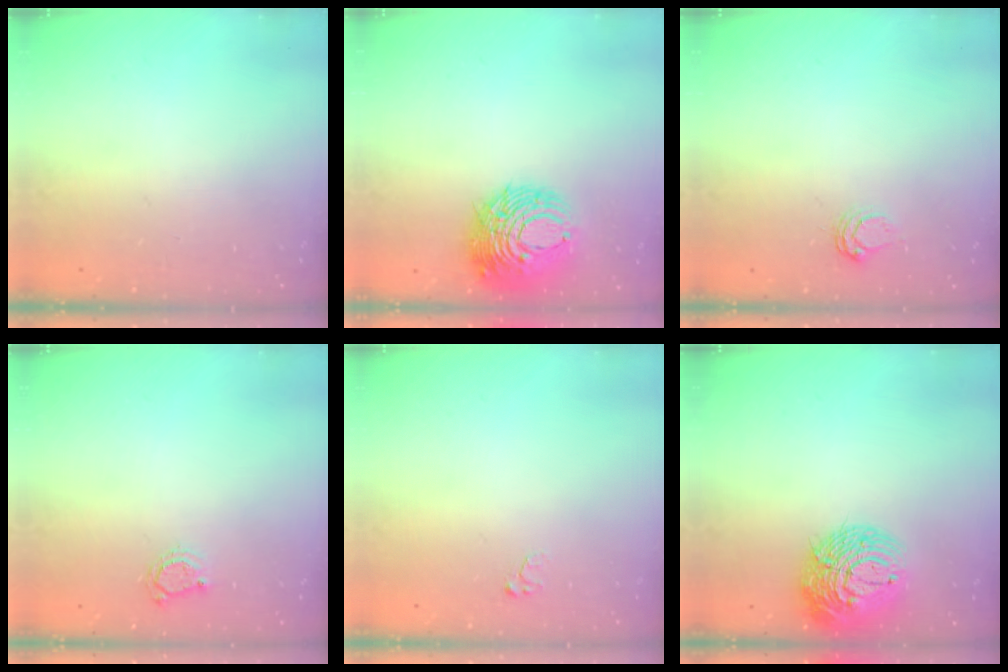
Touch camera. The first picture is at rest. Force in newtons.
{"total": 12.5, "press": 12.4, "slide": 1.5}
{"total": 3.7, "press": 3.7, "slide": 0.5}
{"total": 4.0, "press": 3.9, "slide": 0.5}
{"total": 2.5, "press": 2.5, "slide": 0.3}
{"total": 14.9, "press": 14.8, "slide": 1.7}